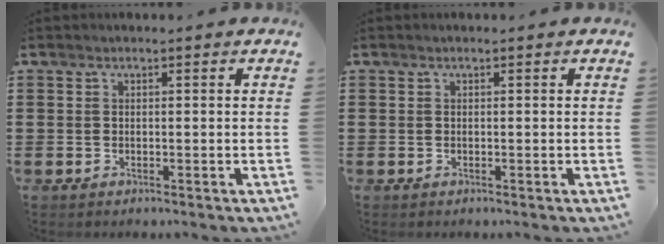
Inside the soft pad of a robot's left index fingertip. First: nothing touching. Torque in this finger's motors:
{"motor_torque": [-0.02, -0.02, -0.02, -0.01]}